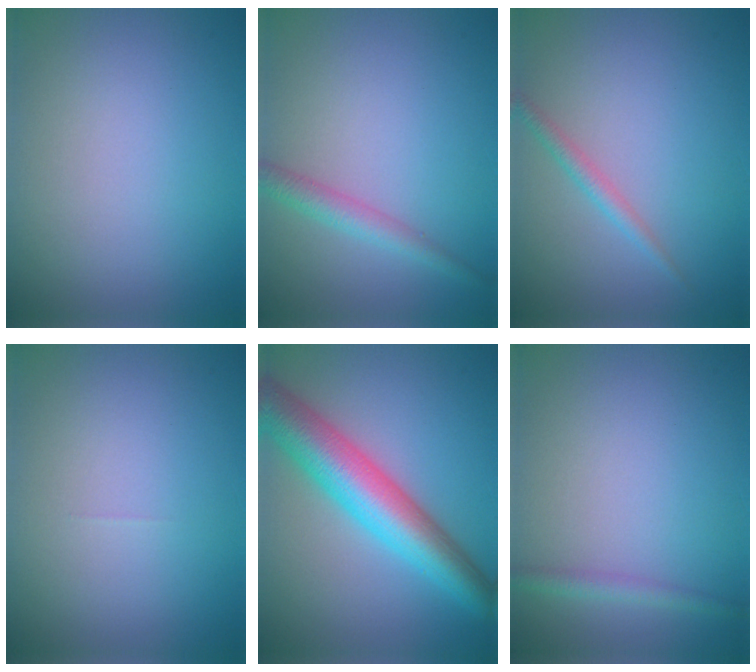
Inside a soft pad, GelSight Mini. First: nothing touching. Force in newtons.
{"total": 2.2, "press": 2.2, "slide": 0.1}
{"total": 1.4, "press": 1.4, "slide": 0.1}
{"total": 0.0}
{"total": 7.9, "press": 7.9, "slide": 0.2}
{"total": 1.5, "press": 1.5, "slide": 0.0}